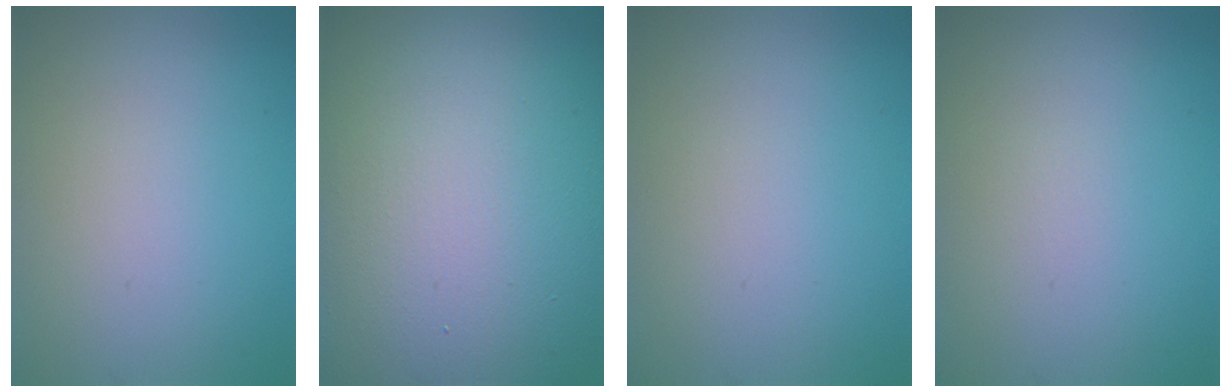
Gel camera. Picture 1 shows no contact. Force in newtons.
{"total": 24.8, "press": 24.8, "slide": 1.1}
{"total": 0.0}
{"total": 0.0}